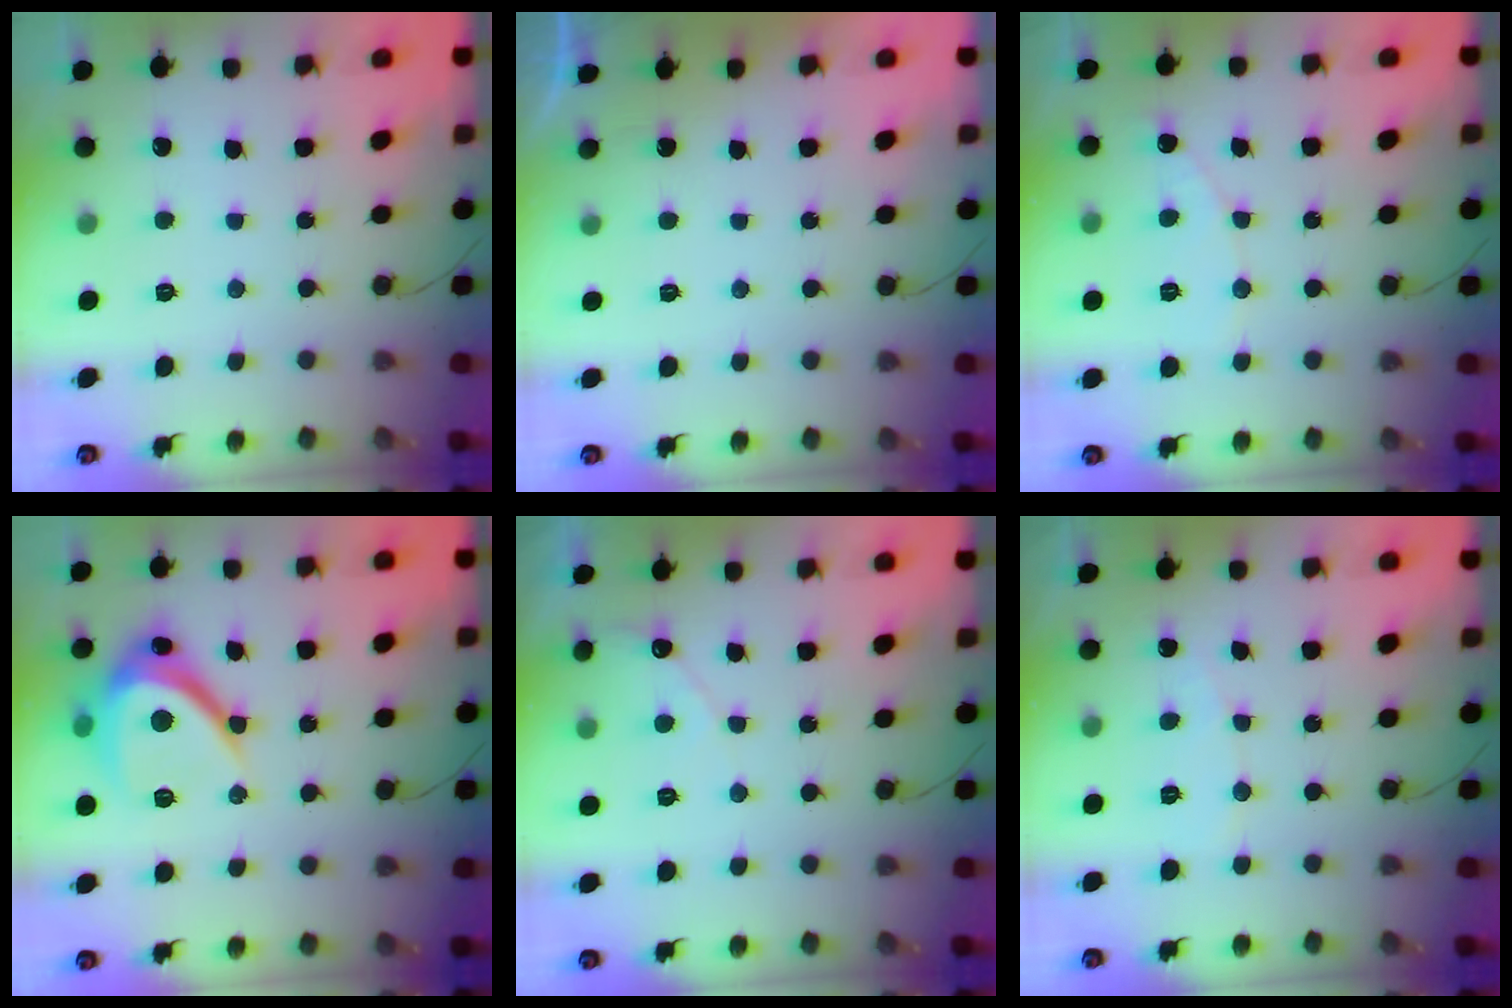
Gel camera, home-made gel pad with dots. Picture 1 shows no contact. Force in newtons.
{"total": 1.0, "press": 0.9, "slide": 0.3}
{"total": 3.7, "press": 3.7, "slide": 0.4}
{"total": 12.2, "press": 12.2, "slide": 1.3}
{"total": 4.2, "press": 4.1, "slide": 0.3}
{"total": 3.7, "press": 3.7, "slide": 0.3}